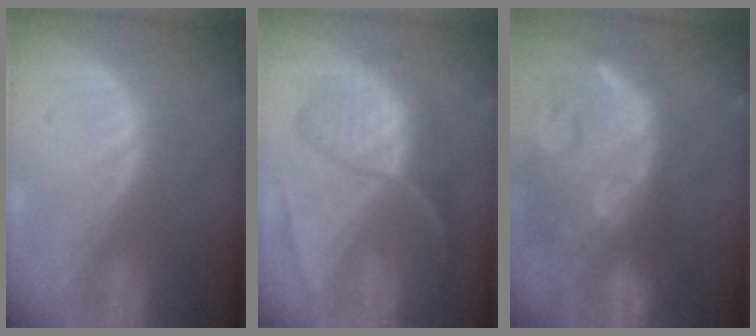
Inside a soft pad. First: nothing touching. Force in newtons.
{"total": 9.2, "press": 7.7, "slide": 5.0}
{"total": 15.0, "press": 11.9, "slide": 9.0}